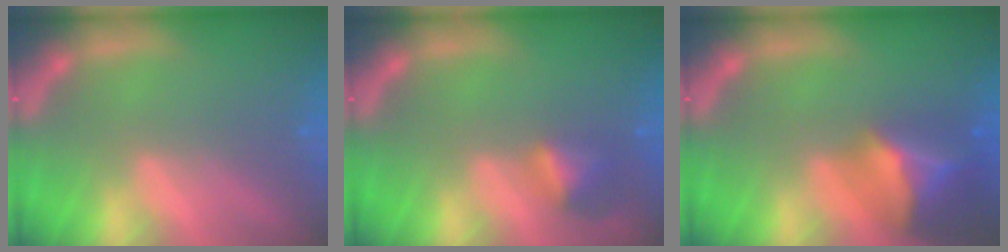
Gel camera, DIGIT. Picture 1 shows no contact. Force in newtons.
{"total": 2.4}
{"total": 7.5}